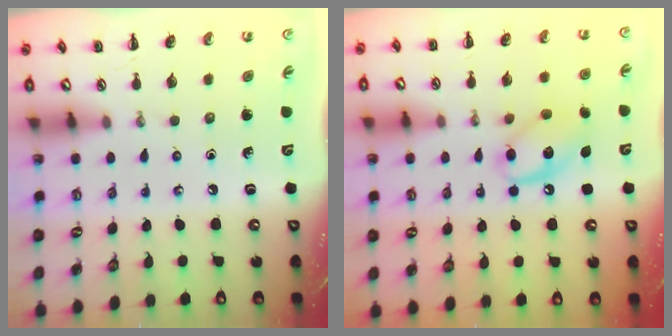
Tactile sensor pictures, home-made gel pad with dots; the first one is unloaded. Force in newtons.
{"total": 12.4, "press": 12.3, "slide": 1.6}